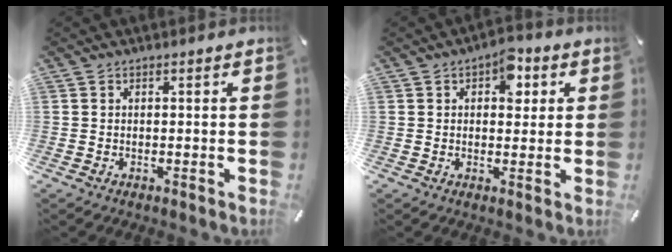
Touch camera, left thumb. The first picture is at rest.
{"total": 6.4, "force": [2.4, 3.9, 4.4], "torque": [-0.045, -0.007, 0.032]}